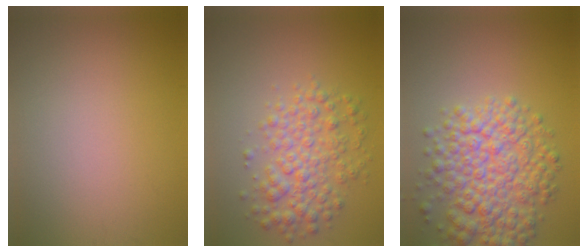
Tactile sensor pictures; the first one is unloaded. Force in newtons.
{"total": 4.6, "press": 4.6, "slide": 0.0}
{"total": 7.8, "press": 7.8, "slide": 0.3}